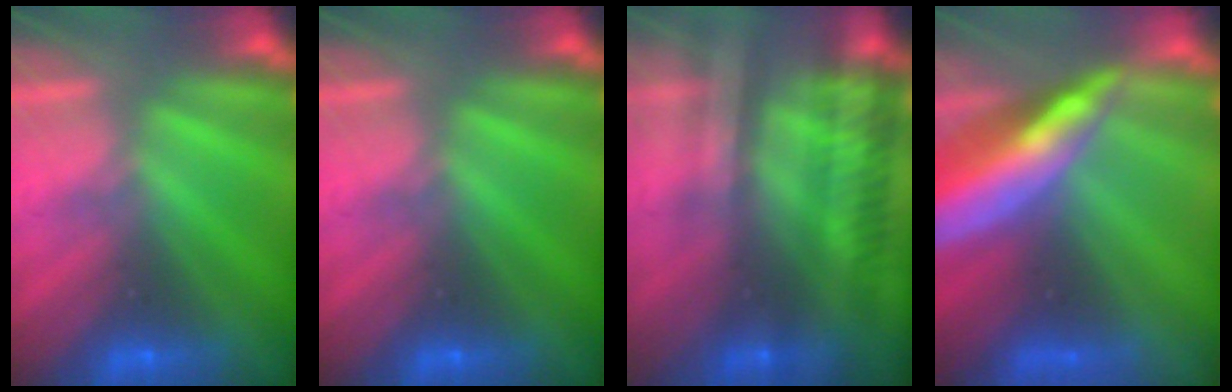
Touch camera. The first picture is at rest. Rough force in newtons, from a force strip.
{"total": 0.0}
{"total": 2.3}
{"total": 5.6}